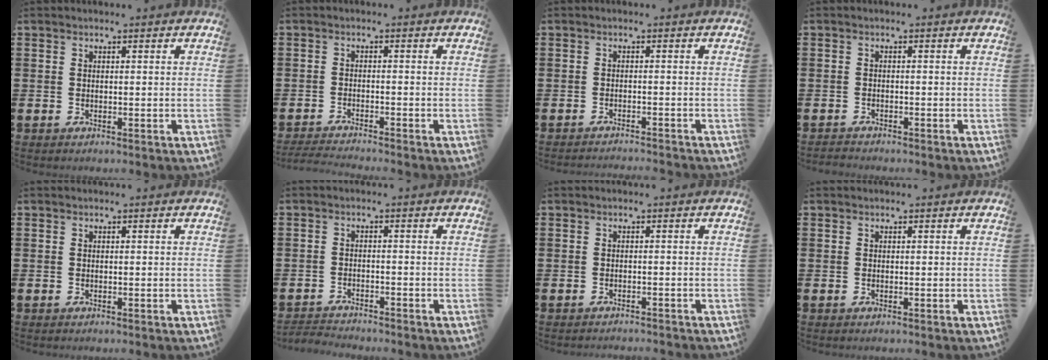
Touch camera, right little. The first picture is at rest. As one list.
[{"total": 1.8, "force": [-1.7, -0.2, 0.4], "torque": [-0.006, 0.003, -0.034]}, {"total": 1.1, "force": [-1.1, -0.2, -0.1], "torque": [0.000, 0.002, -0.023]}, {"total": 0.8, "force": [-0.8, 0.1, -0.1], "torque": [-0.001, 0.000, -0.017]}, {"total": 0.0}, {"total": 2.0, "force": [-2.0, 0.0, -0.2], "torque": [-0.003, 0.002, -0.043]}, {"total": 0.8, "force": [-0.8, -0.1, 0.0], "torque": [-0.002, -0.001, -0.016]}, {"total": 0.0}]